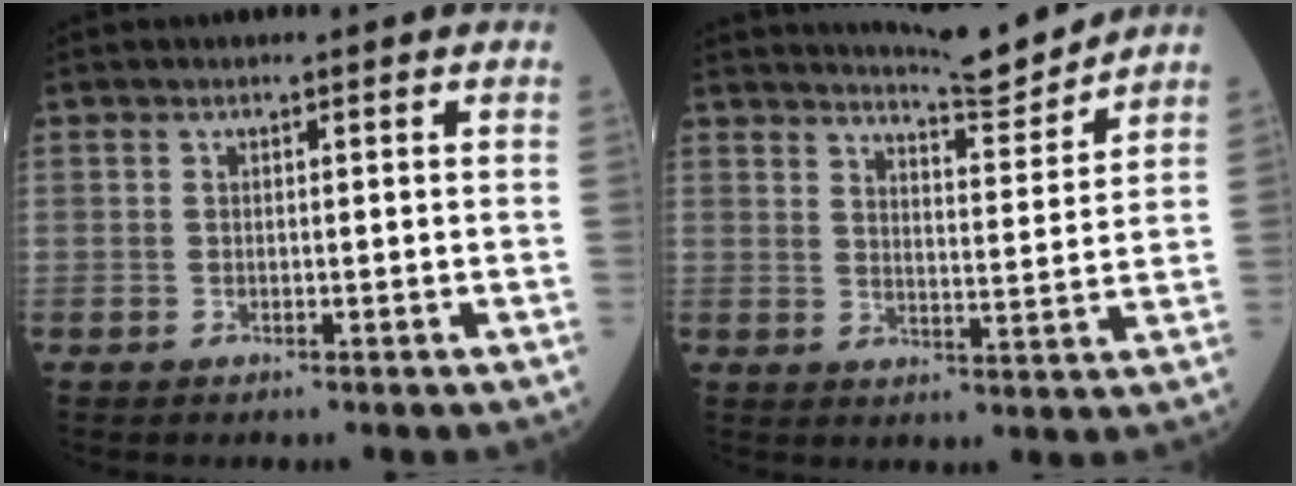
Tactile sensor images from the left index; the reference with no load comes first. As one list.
[{"total": 8.5, "force": [8.4, -0.6, 1.4], "torque": [-0.032, -0.019, 0.125]}]